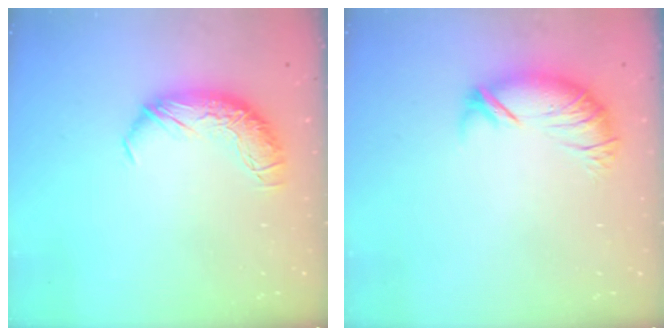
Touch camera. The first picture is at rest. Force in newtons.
{"total": 2.6, "press": 1.5, "slide": 2.1}